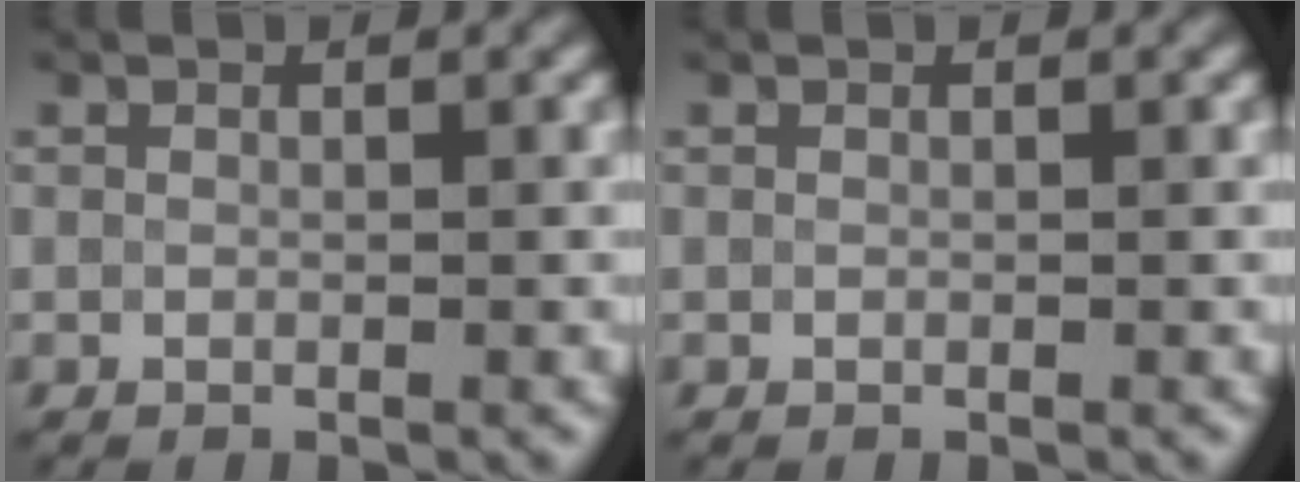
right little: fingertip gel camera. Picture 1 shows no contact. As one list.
[{"total": 0.0}]